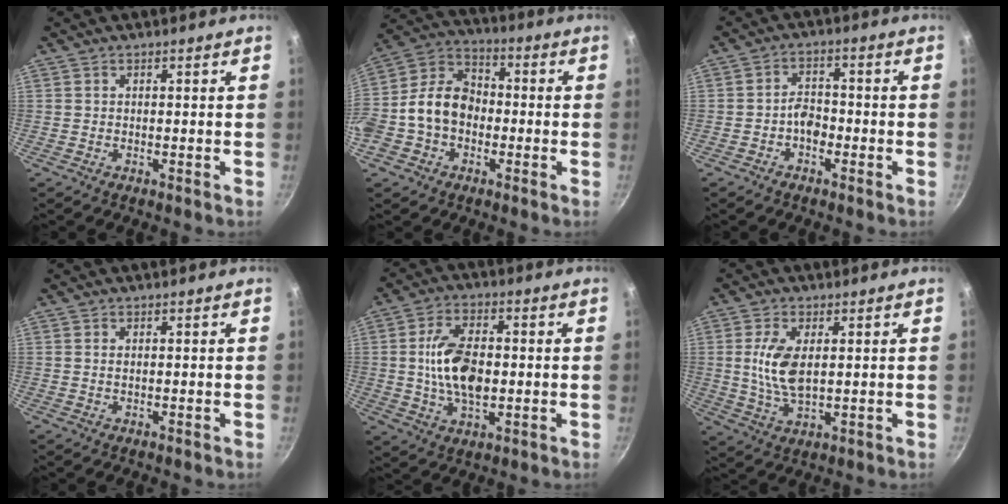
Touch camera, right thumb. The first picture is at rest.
{"total": 14.6, "force": [-2.4, 11.1, 9.2], "torque": [-0.136, 0.048, -0.059]}
{"total": 3.8, "force": [-1.8, 2.6, 2.2], "torque": [-0.018, 0.024, -0.033]}
{"total": 0.8, "force": [0.2, 0.4, 0.6], "torque": [-0.011, 0.000, 0.003]}
{"total": 12.1, "force": [0.0, 6.9, 10.0], "torque": [-0.171, 0.008, -0.003]}
{"total": 8.6, "force": [1.3, 4.3, 7.3], "torque": [-0.143, -0.007, 0.028]}